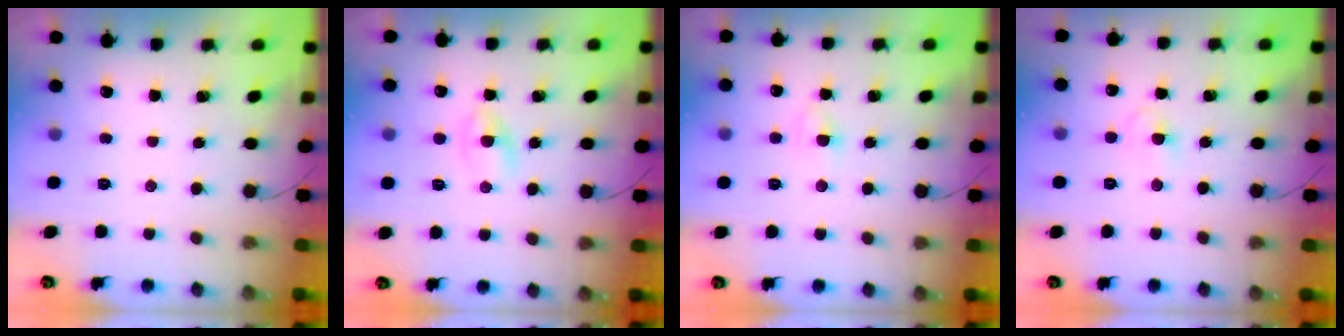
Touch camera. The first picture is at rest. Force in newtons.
{"total": 1.9, "press": 1.7, "slide": 0.8}
{"total": 2.8, "press": 2.7, "slide": 1.0}
{"total": 2.2, "press": 2.0, "slide": 0.9}